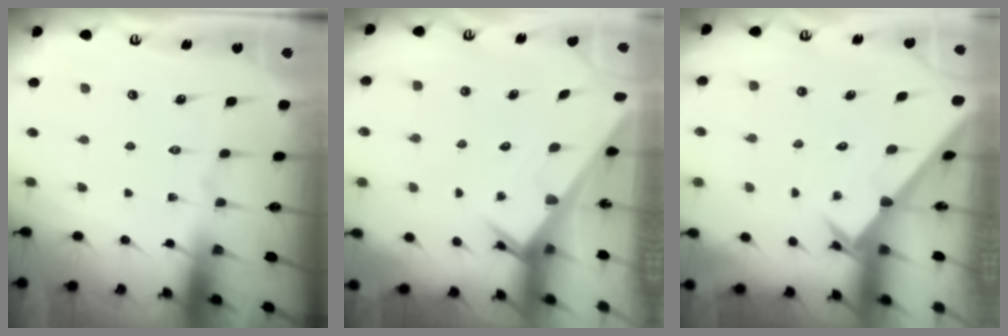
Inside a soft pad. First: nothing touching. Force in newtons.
{"total": 3.1, "press": 3.1, "slide": 0.3}
{"total": 2.6, "press": 2.6, "slide": 0.2}